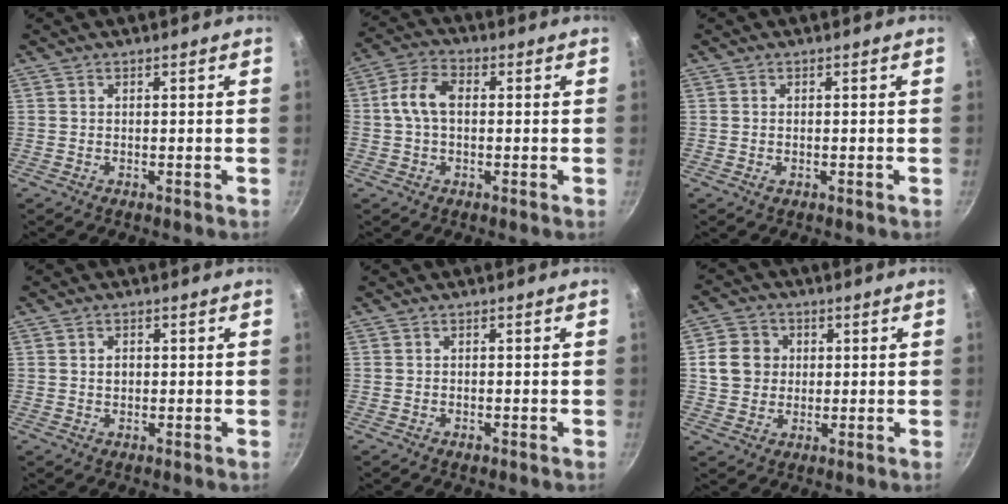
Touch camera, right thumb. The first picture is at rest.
{"total": 7.3, "force": [0.3, 4.6, 5.6], "torque": [-0.113, 0.027, -0.007]}
{"total": 0.7, "force": [-0.2, 0.4, 0.5], "torque": [-0.010, 0.001, -0.004]}
{"total": 1.8, "force": [0.1, 1.4, 1.1], "torque": [-0.013, 0.003, 0.002]}
{"total": 0.9, "force": [-0.6, 0.5, 0.5], "torque": [-0.011, 0.003, -0.009]}
{"total": 8.1, "force": [1.3, 7.2, 3.3], "torque": [-0.031, 0.006, 0.016]}